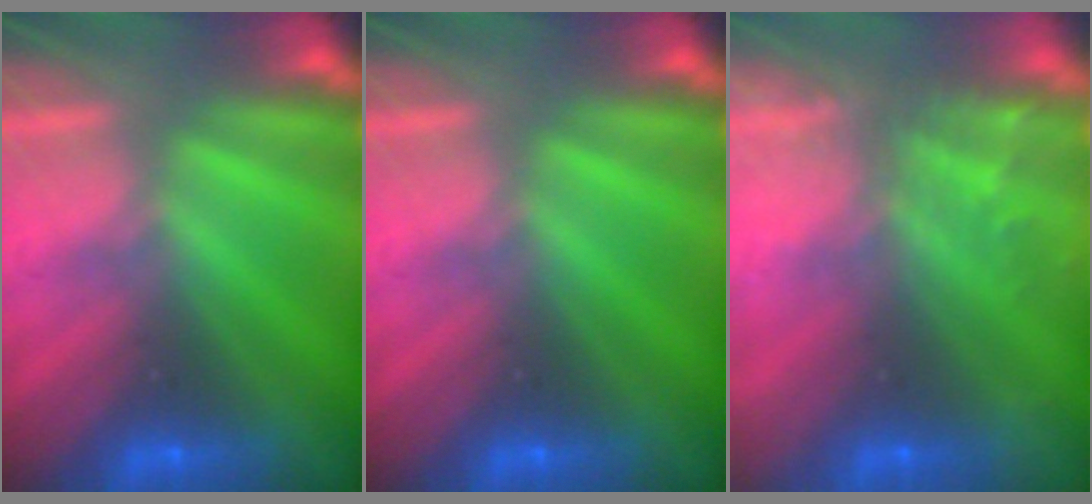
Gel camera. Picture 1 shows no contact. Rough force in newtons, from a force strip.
{"total": 0.0}
{"total": 6.6}